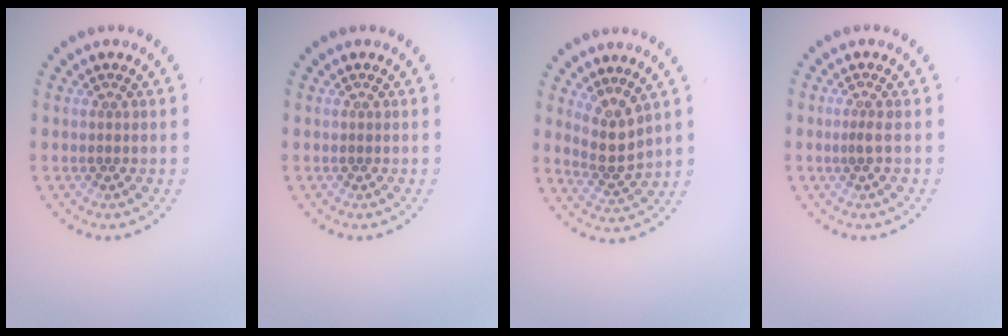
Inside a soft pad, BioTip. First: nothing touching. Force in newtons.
{"total": 0.0}
{"total": 2.9, "press": 2.2, "slide": 1.9}
{"total": 0.7, "press": 0.4, "slide": 0.6}